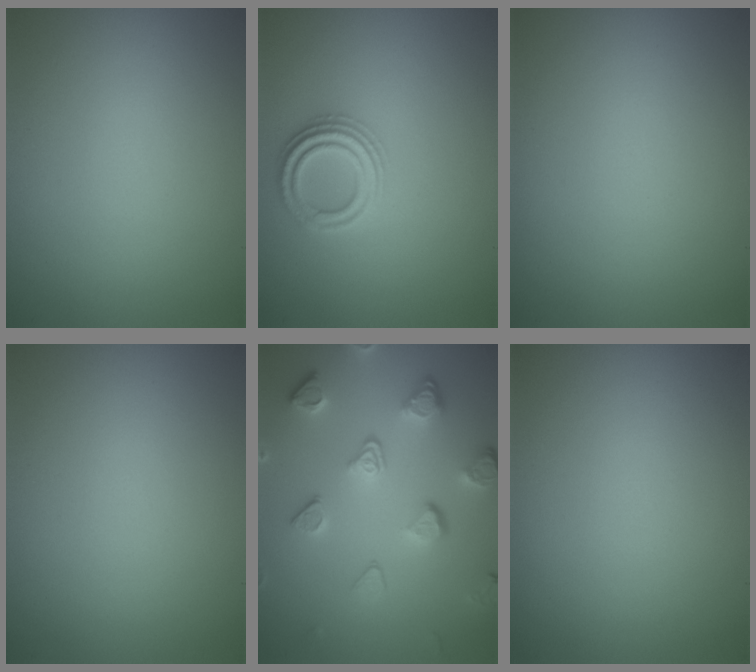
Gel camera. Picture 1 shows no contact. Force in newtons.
{"total": 2.7, "press": 2.6, "slide": 0.8}
{"total": 0.0}
{"total": 0.0}
{"total": 4.9, "press": 3.7, "slide": 3.2}
{"total": 0.0}